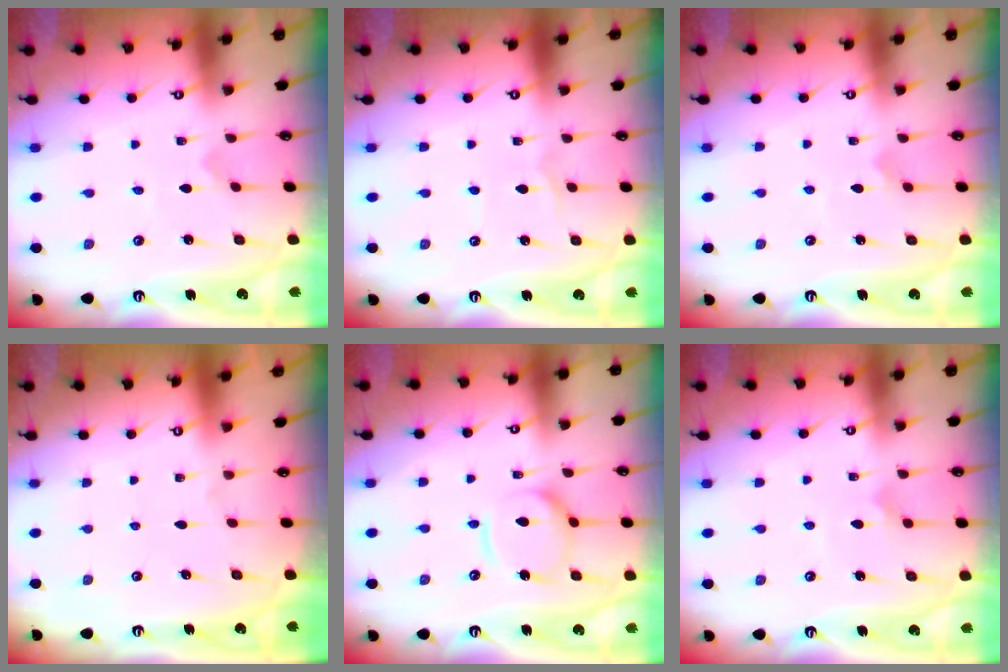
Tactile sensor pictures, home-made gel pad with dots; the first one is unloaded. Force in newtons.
{"total": 1.1, "press": 1.1, "slide": 0.1}
{"total": 2.7, "press": 2.7, "slide": 0.6}
{"total": 0.0}
{"total": 12.4, "press": 12.3, "slide": 1.3}
{"total": 2.6, "press": 2.6, "slide": 0.3}